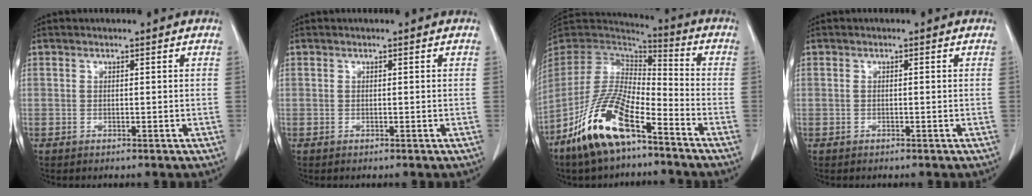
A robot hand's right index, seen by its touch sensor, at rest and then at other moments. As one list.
[{"total": 0.0}, {"total": 15.9, "force": [-9.4, 4.6, 12.0], "torque": [-0.246, -0.012, -0.178]}, {"total": 0.5, "force": [0.0, 0.1, 0.5], "torque": [-0.013, 0.003, 0.001]}]